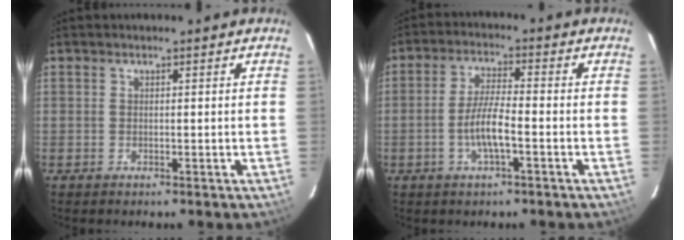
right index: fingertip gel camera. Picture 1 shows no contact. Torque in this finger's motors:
{"motor_torque": [0.33, -0.09, 0.23, 0.10]}